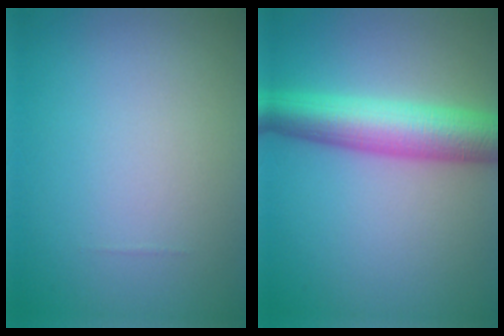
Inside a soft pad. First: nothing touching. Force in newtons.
{"total": 7.2, "press": 7.2, "slide": 0.2}